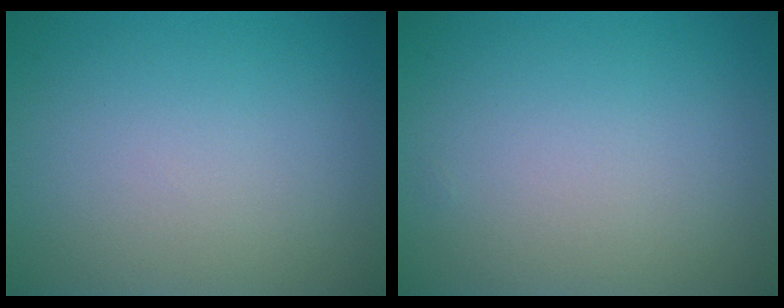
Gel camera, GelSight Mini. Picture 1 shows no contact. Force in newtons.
{"total": 0.0}